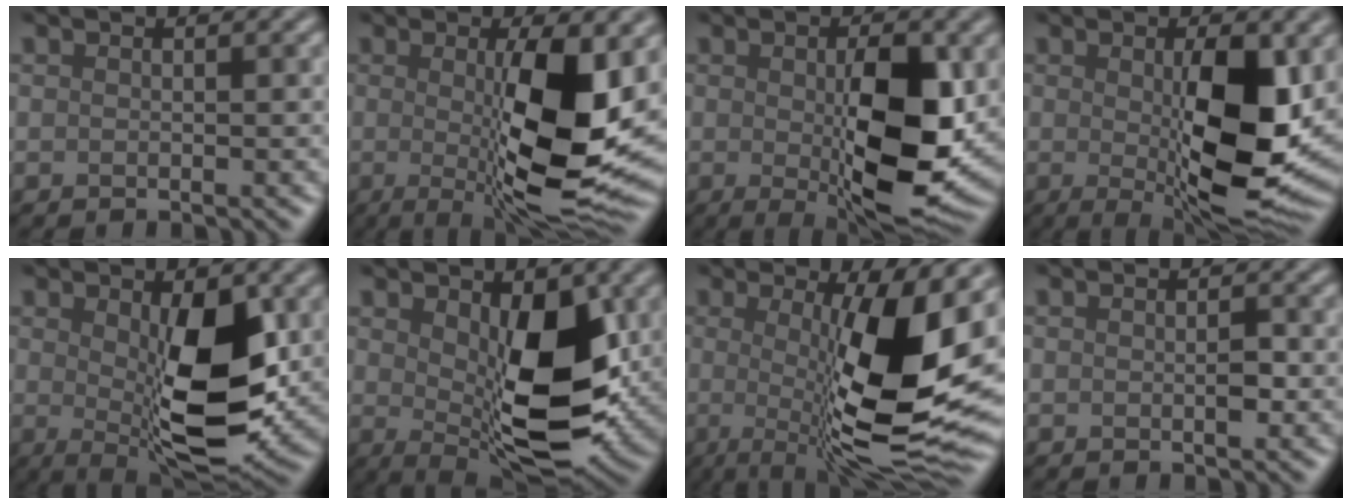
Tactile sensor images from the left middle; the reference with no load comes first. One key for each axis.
{"total": 11.3, "fx": -0.4, "fy": 2.7, "fz": 11.0, "tx": -0.169, "ty": -0.022, "tz": 0.005}
{"total": 9.2, "fx": -0.3, "fy": 3.0, "fz": 8.7, "tx": -0.135, "ty": -0.015, "tz": 0.008}
{"total": 10.3, "fx": -0.1, "fy": 3.0, "fz": 9.8, "tx": -0.148, "ty": -0.020, "tz": 0.010}
{"total": 8.9, "fx": 0.4, "fy": 3.0, "fz": 8.3, "tx": -0.129, "ty": -0.015, "tz": 0.018}
{"total": 9.6, "fx": 0.7, "fy": 4.3, "fz": 8.6, "tx": -0.130, "ty": -0.009, "tz": 0.021}
{"total": 13.8, "fx": -0.3, "fy": 3.6, "fz": 13.3, "tx": -0.181, "ty": -0.013, "tz": -0.004}
{"total": 0.8, "fx": -0.3, "fy": 0.0, "fz": 0.8, "tx": -0.017, "ty": -0.002, "tz": 0.000}